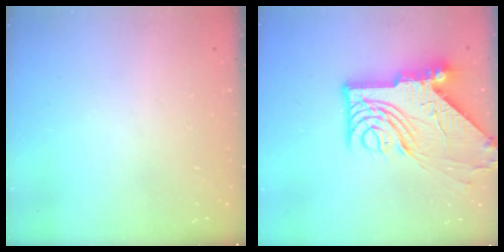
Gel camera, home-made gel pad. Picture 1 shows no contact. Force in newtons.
{"total": 20.4, "press": 20.3, "slide": 2.0}